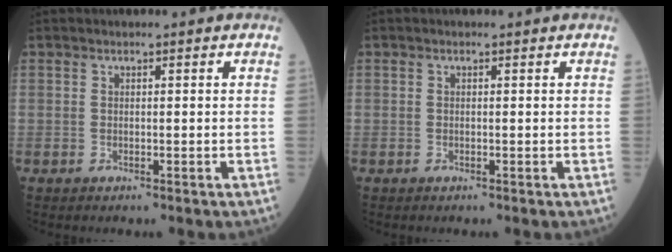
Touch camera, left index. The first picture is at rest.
{"total": 0.0}